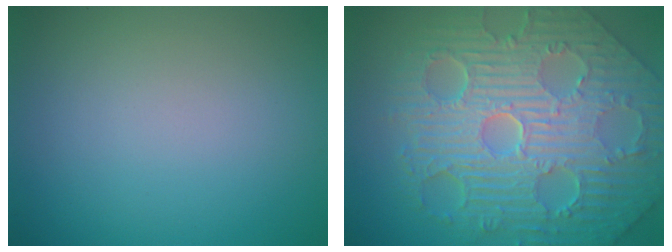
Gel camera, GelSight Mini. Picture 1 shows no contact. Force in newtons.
{"total": 11.8, "press": 7.7, "slide": 8.9}